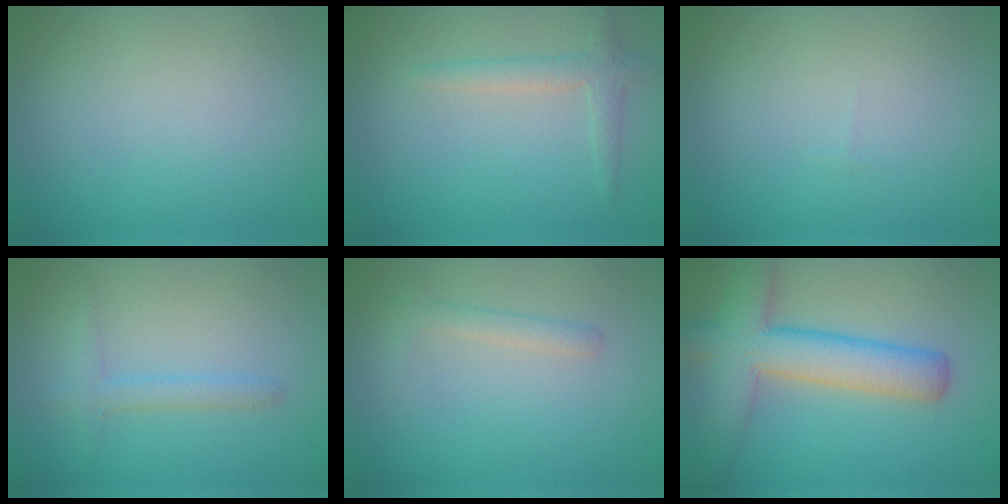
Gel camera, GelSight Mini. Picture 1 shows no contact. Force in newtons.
{"total": 2.0, "press": 2.0, "slide": 0.0}
{"total": 0.0}
{"total": 1.7, "press": 1.7, "slide": 0.1}
{"total": 1.3, "press": 1.3, "slide": 0.1}
{"total": 7.3, "press": 7.3, "slide": 0.3}